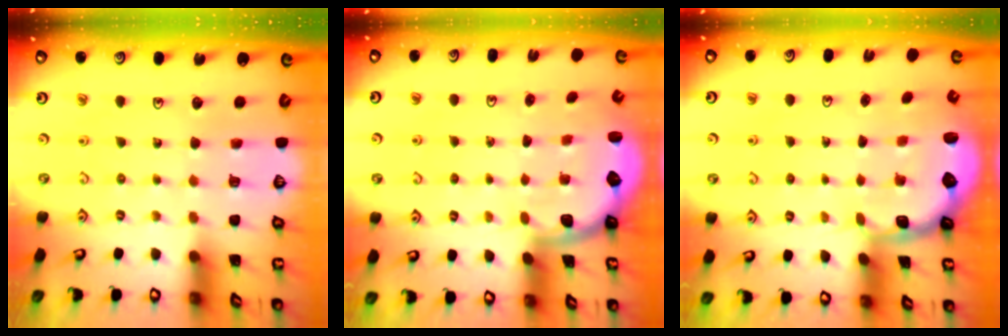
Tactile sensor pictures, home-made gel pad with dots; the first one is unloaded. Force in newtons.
{"total": 2.1, "press": 1.9, "slide": 1.0}
{"total": 2.6, "press": 1.9, "slide": 1.7}